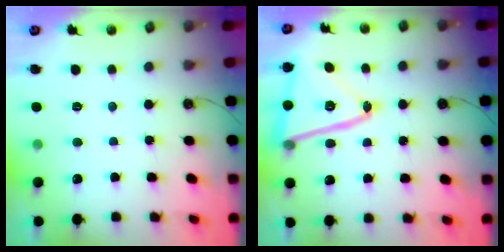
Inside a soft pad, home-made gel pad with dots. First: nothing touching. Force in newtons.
{"total": 18.7, "press": 18.6, "slide": 2.1}